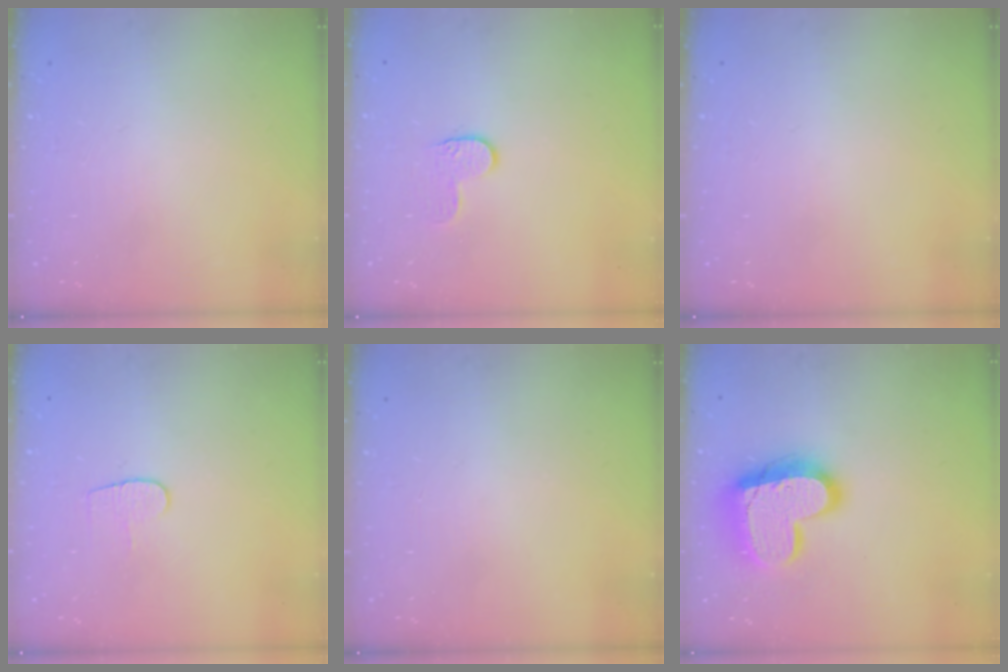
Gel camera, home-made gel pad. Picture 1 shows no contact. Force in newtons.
{"total": 4.6, "press": 4.6, "slide": 0.3}
{"total": 0.0}
{"total": 5.1, "press": 5.1, "slide": 0.5}
{"total": 0.0}
{"total": 19.1, "press": 19.0, "slide": 1.8}